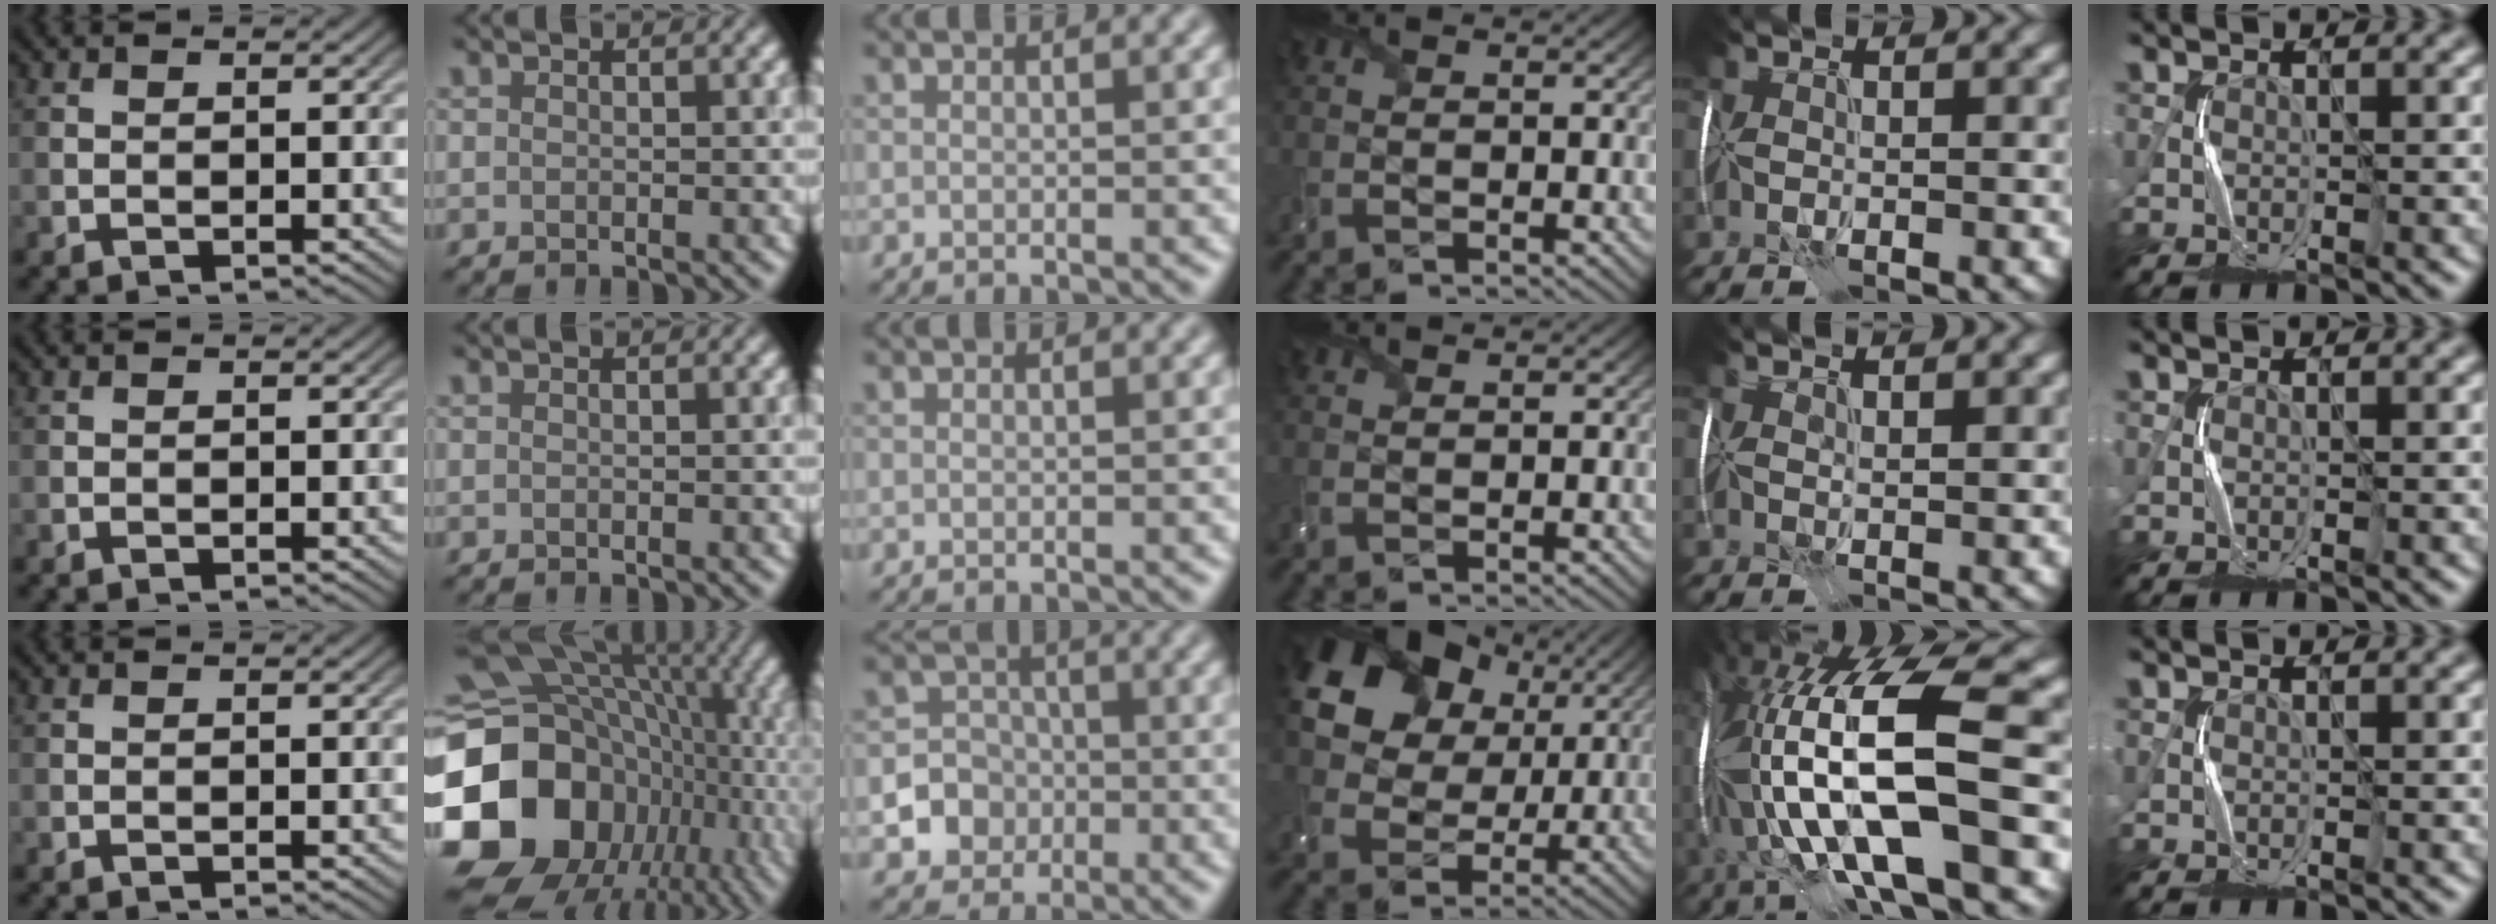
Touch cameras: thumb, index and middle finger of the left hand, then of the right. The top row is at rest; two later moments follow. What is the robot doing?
{"motion": "wrap", "object": "receipt paper"}